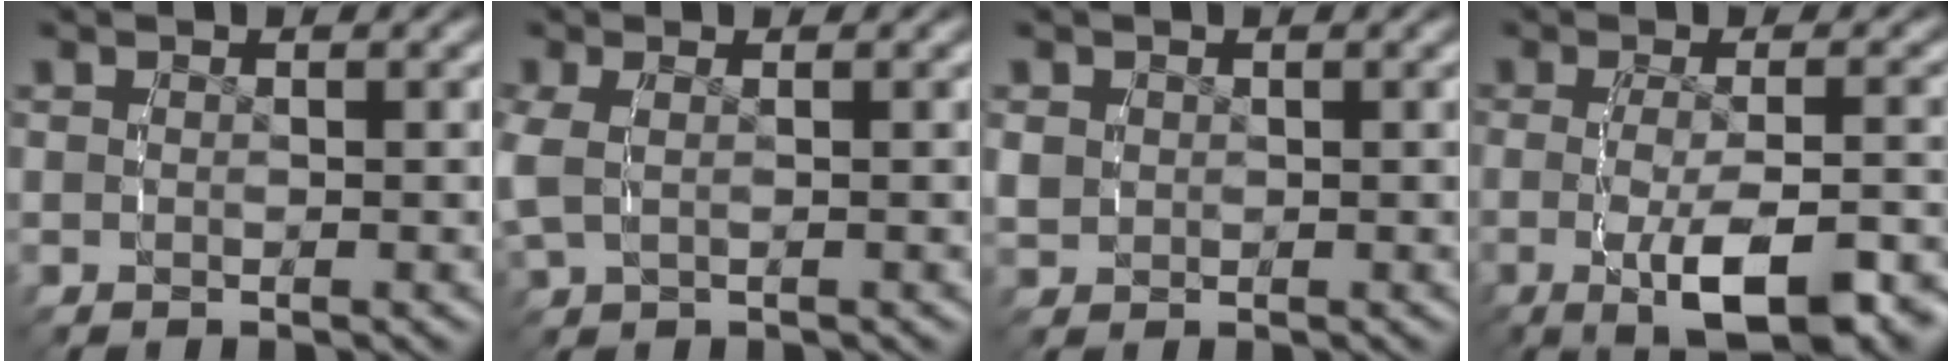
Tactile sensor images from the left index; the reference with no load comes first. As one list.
[{"total": 1.9, "force": [0.4, 1.0, 1.5], "torque": [-0.052, -0.003, 0.017]}, {"total": 1.6, "force": [0.2, 1.5, 0.7], "torque": [-0.026, -0.007, 0.012]}, {"total": 8.4, "force": [-4.0, 2.9, 6.7], "torque": [-0.122, -0.025, -0.046]}]